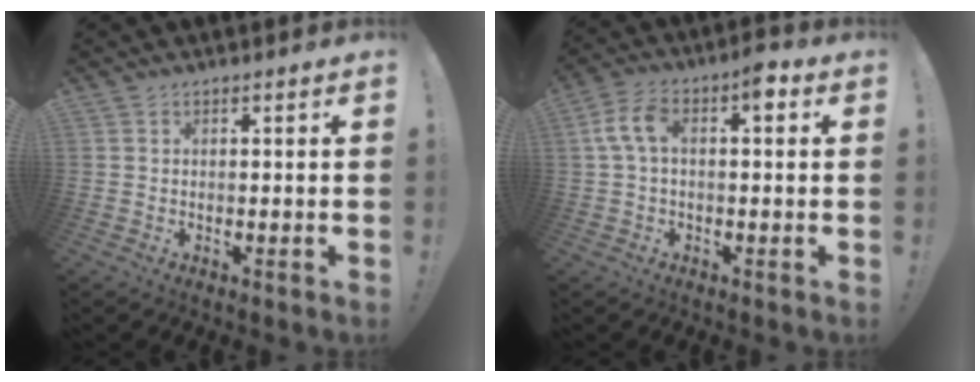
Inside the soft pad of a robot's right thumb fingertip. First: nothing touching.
{"total": 8.5, "force": [2.1, 4.2, 7.1], "torque": [-0.133, 0.012, 0.039]}